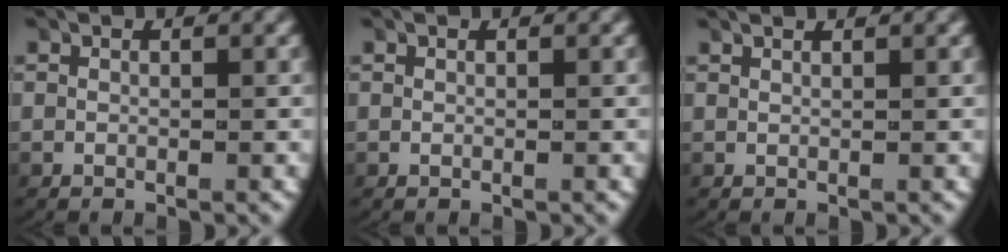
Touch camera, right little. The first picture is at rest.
{"total": 0.0}
{"total": 0.9, "force": [0.9, -0.2, 0.1], "torque": [-0.001, 0.000, 0.015]}